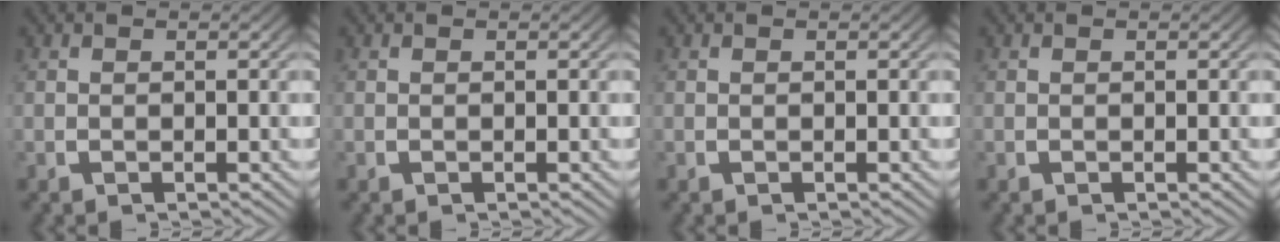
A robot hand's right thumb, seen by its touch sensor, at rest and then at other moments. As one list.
[{"total": 0.0}, {"total": 0.0}, {"total": 0.0}]